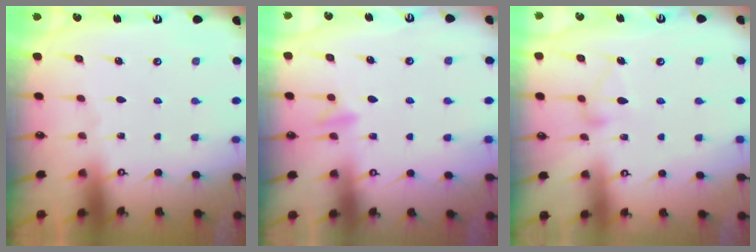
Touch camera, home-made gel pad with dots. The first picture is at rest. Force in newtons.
{"total": 4.9, "press": 4.8, "slide": 0.9}
{"total": 7.9, "press": 7.9, "slide": 0.5}